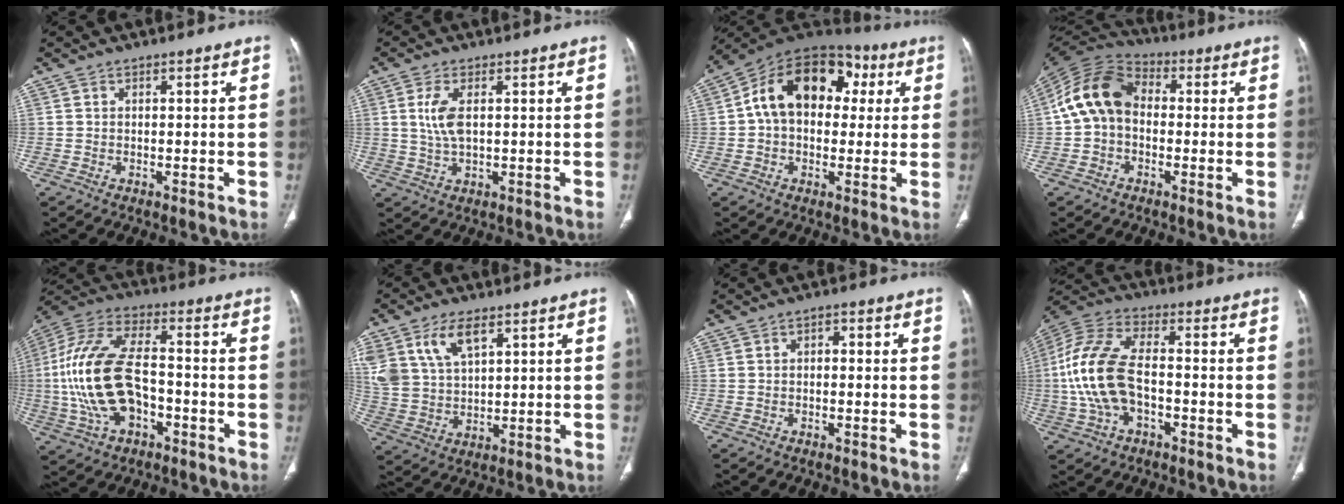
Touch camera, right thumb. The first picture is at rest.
{"total": 5.4, "force": [1.1, 2.4, 4.7], "torque": [-0.108, -0.003, 0.026]}
{"total": 18.4, "force": [3.5, 12.7, 12.8], "torque": [-0.175, 0.038, 0.044]}
{"total": 12.4, "force": [-0.1, 9.2, 8.3], "torque": [-0.153, 0.035, -0.017]}
{"total": 19.7, "force": [-3.2, 11.0, 16.0], "torque": [-0.338, 0.031, -0.055]}
{"total": 11.6, "force": [5.9, 6.4, 7.7], "torque": [-0.154, -0.013, 0.127]}
{"total": 1.6, "force": [0.0, 1.0, 1.2], "torque": [-0.013, 0.009, -0.005]}
{"total": 15.6, "force": [-2.2, 8.9, 12.6], "torque": [-0.278, 0.033, -0.042]}